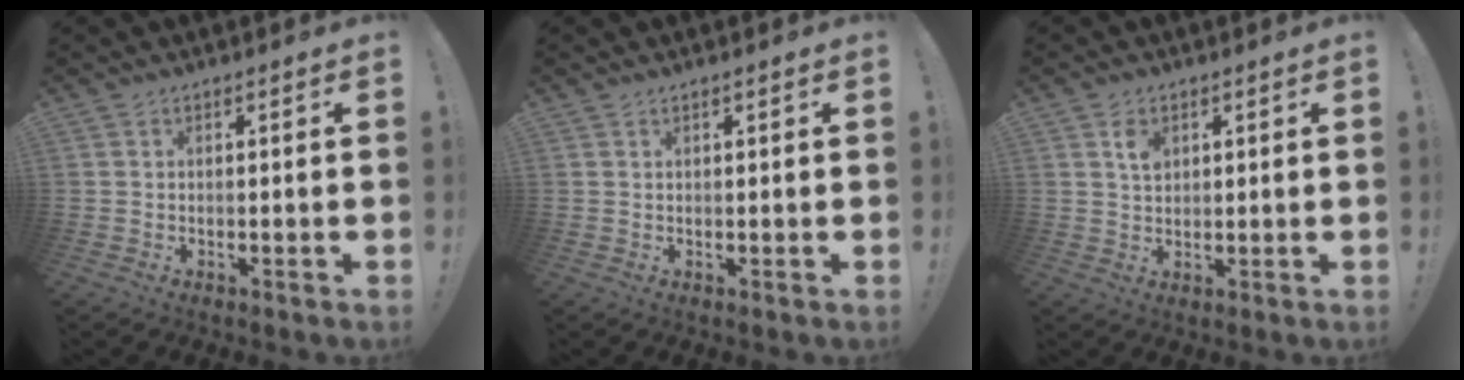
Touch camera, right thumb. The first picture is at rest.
{"total": 0.5, "force": [0.5, 0.0, 0.3], "torque": [0.000, -0.001, 0.007]}
{"total": 4.1, "force": [2.0, 2.7, 2.3], "torque": [-0.020, -0.011, 0.031]}